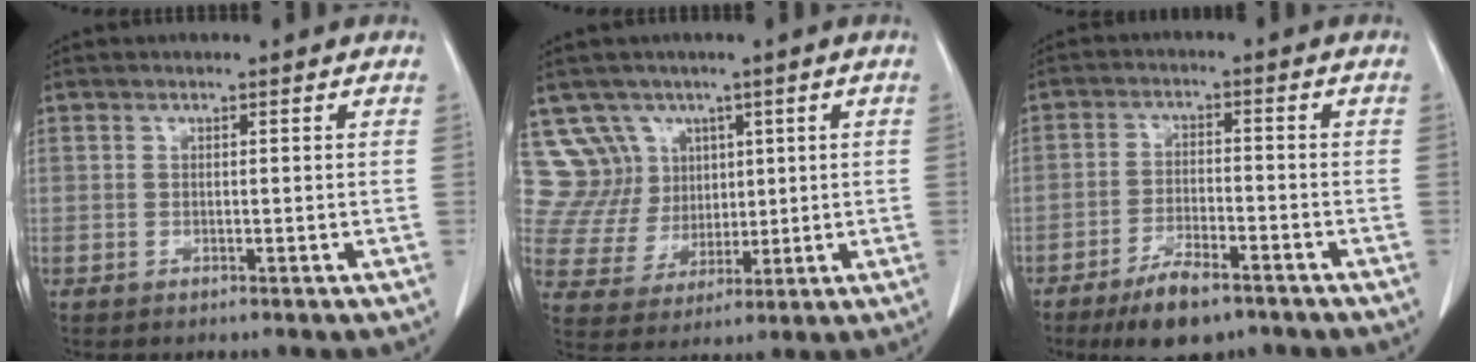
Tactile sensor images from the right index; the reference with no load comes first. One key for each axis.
{"total": 9.2, "fx": 4.8, "fy": 7.9, "fz": 0.0, "tx": -0.008, "ty": 0.035, "tz": 0.104}
{"total": 8.0, "fx": -5.7, "fy": 2.5, "fz": 5.1, "tx": -0.091, "ty": -0.008, "tz": -0.093}